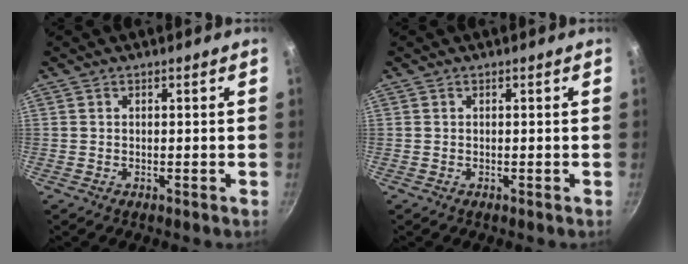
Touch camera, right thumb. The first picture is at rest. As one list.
[{"total": 0.0}]